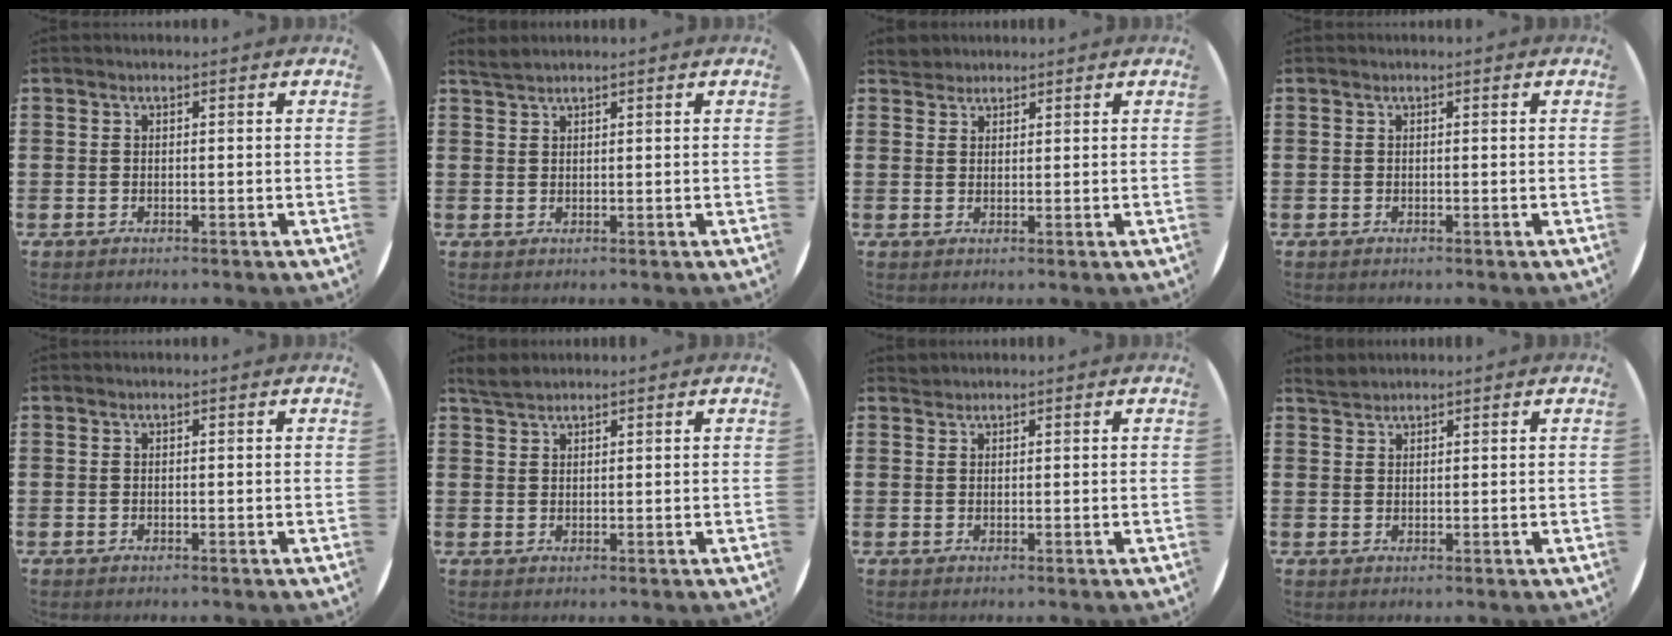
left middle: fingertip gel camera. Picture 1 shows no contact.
{"total": 1.4, "force": [1.3, -0.1, 0.2], "torque": [-0.007, 0.001, 0.026]}
{"total": 2.1, "force": [2.0, 0.7, 0.0], "torque": [0.004, 0.002, 0.038]}
{"total": 0.0}
{"total": 0.0}
{"total": 2.2, "force": [2.0, 0.5, 0.6], "torque": [-0.017, 0.004, 0.039]}
{"total": 0.7, "force": [0.6, 0.0, -0.2], "torque": [0.002, 0.003, 0.013]}
{"total": 1.6, "force": [1.6, 0.3, 0.1], "torque": [-0.005, 0.004, 0.031]}